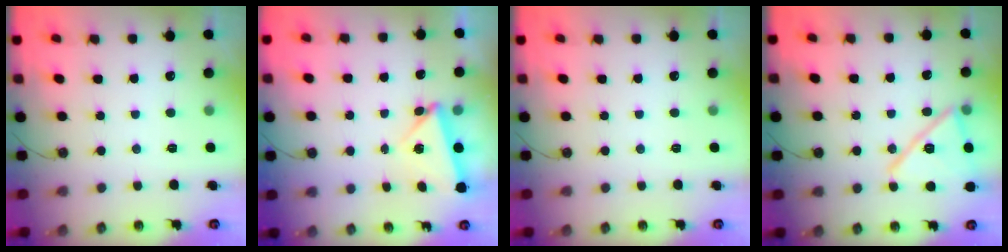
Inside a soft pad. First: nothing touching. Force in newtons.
{"total": 5.5, "press": 5.3, "slide": 1.2}
{"total": 0.0}
{"total": 16.7, "press": 16.6, "slide": 2.1}